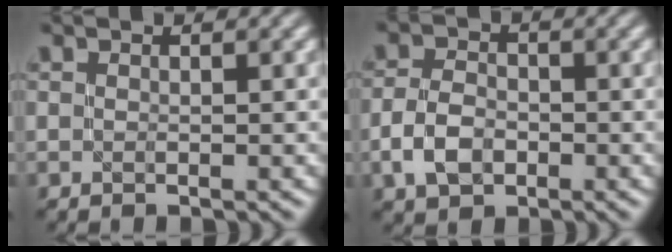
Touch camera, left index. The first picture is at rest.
{"total": 3.6, "force": [-1.5, 2.4, 2.2], "torque": [-0.049, 0.004, -0.031]}